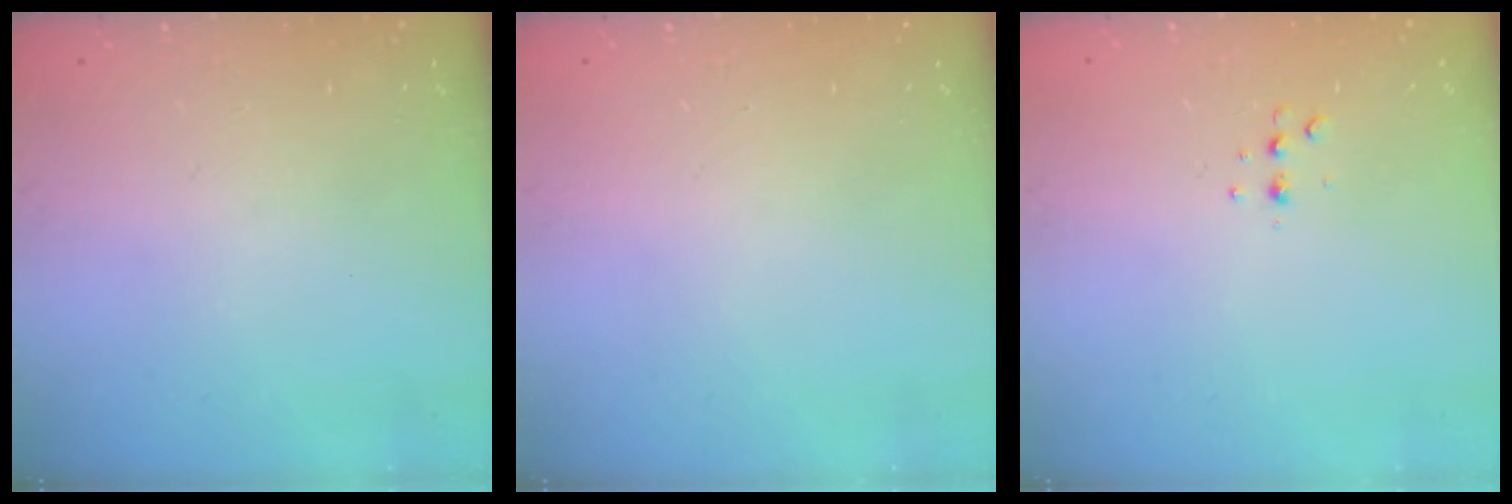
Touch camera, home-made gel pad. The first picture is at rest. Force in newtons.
{"total": 0.0}
{"total": 3.9, "press": 3.8, "slide": 1.1}